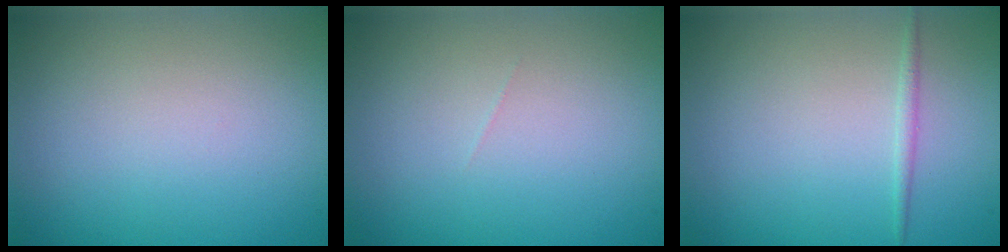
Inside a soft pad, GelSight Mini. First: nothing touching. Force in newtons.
{"total": 0.0}
{"total": 0.8, "press": 0.8, "slide": 0.0}